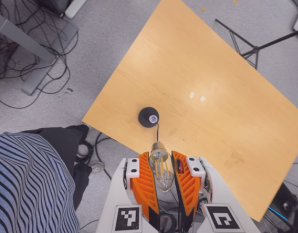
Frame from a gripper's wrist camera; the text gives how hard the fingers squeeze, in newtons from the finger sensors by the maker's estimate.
{"total": 21.3, "left": 25.0, "right": 17.5}